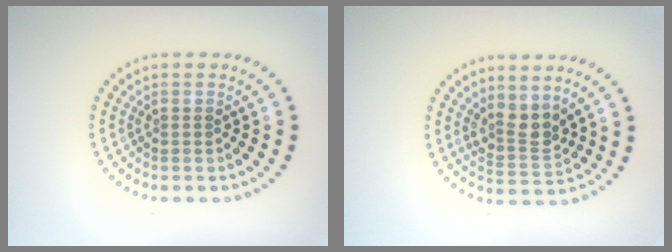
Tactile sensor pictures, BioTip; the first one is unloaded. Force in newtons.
{"total": 2.6, "press": 2.0, "slide": 1.6}